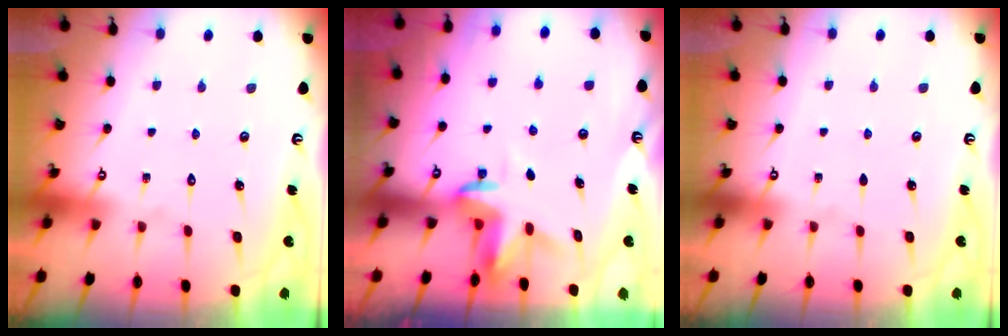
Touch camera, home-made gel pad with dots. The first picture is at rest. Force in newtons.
{"total": 3.6, "press": 3.6, "slide": 0.2}
{"total": 0.0}